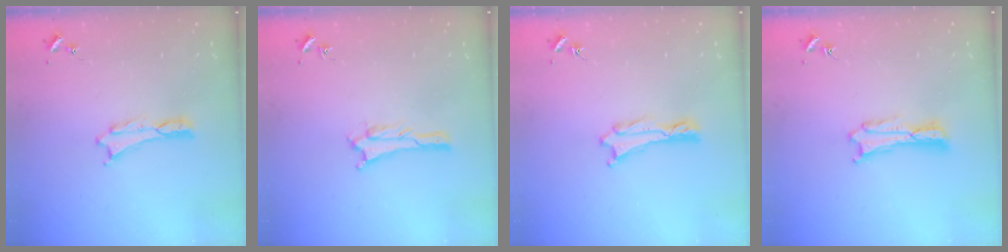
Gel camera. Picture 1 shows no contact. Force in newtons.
{"total": 0.6, "press": 0.6, "slide": 0.1}
{"total": 0.6, "press": 0.6, "slide": 0.1}
{"total": 0.9, "press": 0.9, "slide": 0.2}